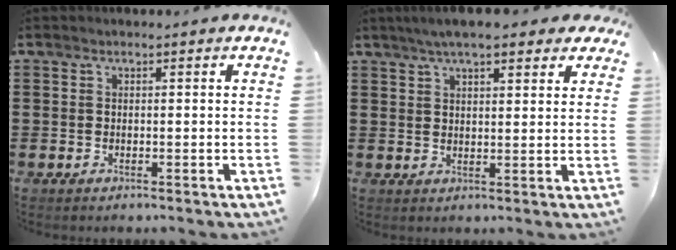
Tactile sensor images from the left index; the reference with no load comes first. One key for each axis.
{"total": 5.6, "fx": 4.5, "fy": 1.1, "fz": 3.2, "tx": -0.074, "ty": 0.003, "tz": 0.080}